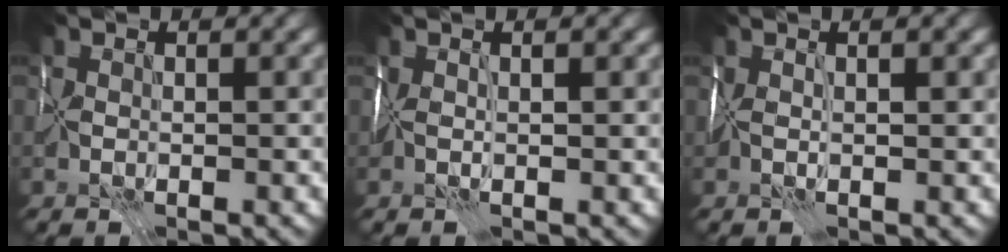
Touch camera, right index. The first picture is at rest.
{"total": 2.2, "force": [0.6, 0.8, 2.0], "torque": [-0.033, 0.001, 0.006]}
{"total": 2.5, "force": [0.7, 0.9, 2.3], "torque": [-0.035, 0.003, 0.007]}